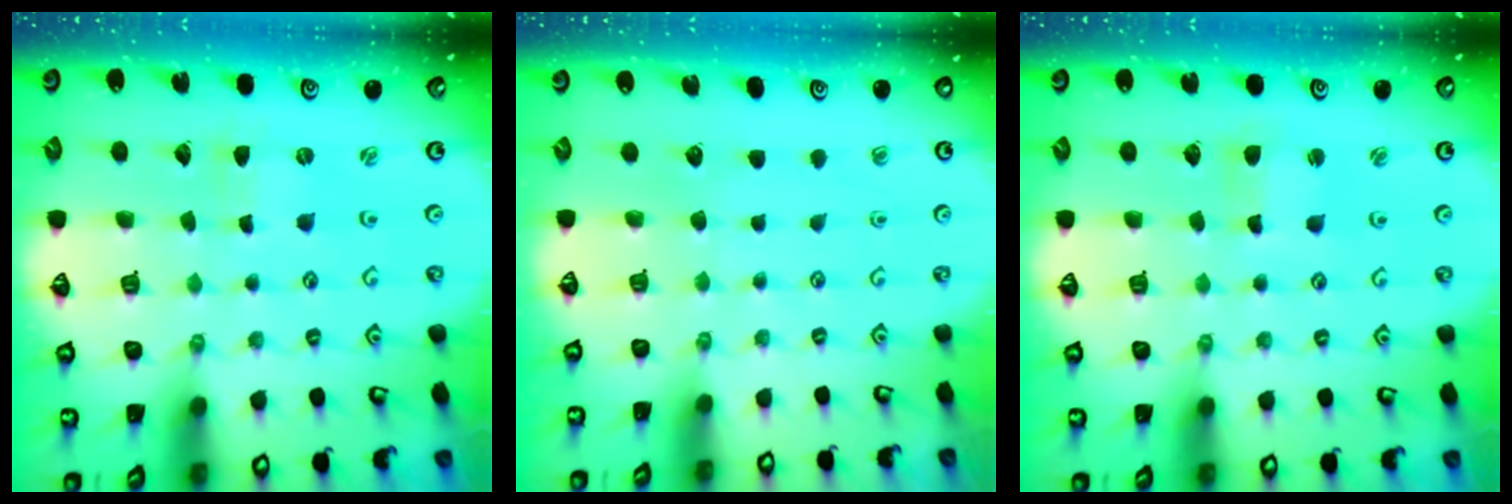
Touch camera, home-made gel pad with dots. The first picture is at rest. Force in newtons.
{"total": 0.0}
{"total": 1.9, "press": 1.9, "slide": 0.3}